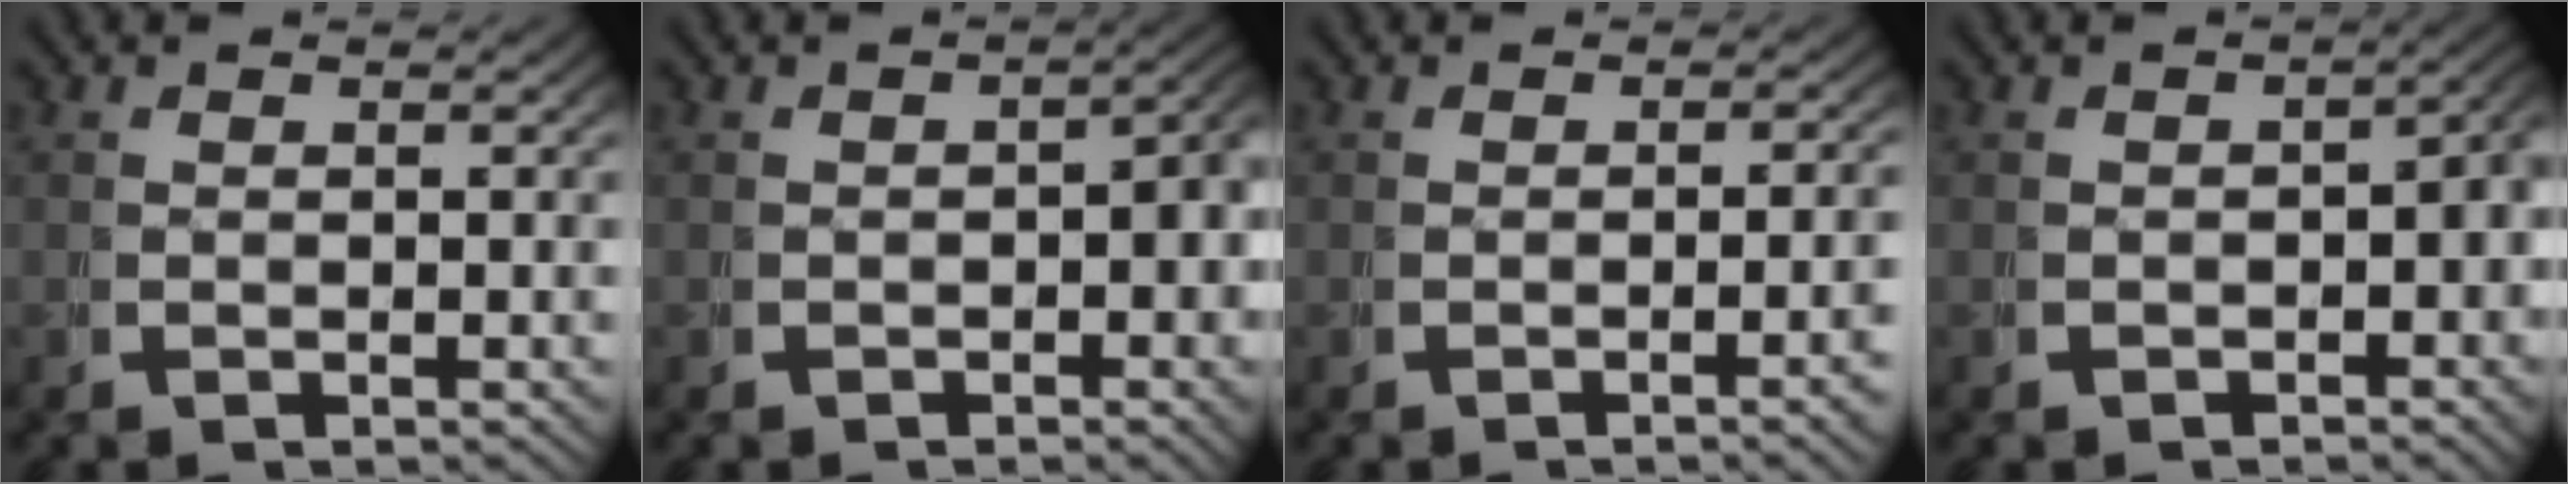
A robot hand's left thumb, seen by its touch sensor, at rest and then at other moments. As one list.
[{"total": 3.8, "force": [-0.9, 2.1, 3.0], "torque": [-0.035, -0.009, -0.009]}, {"total": 2.4, "force": [-0.8, 0.1, 2.2], "torque": [-0.031, 0.007, -0.016]}, {"total": 3.6, "force": [-1.1, 2.0, 2.7], "torque": [-0.033, -0.011, -0.011]}]